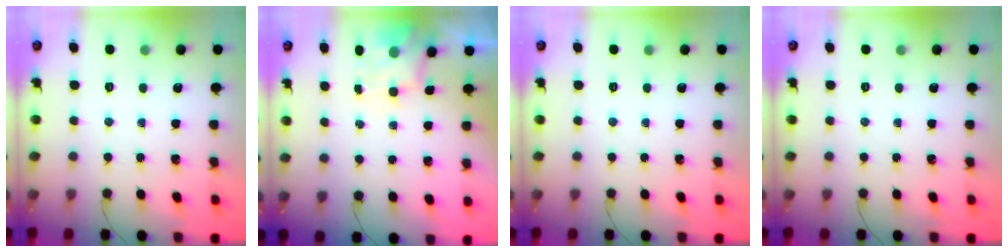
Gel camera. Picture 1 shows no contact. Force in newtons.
{"total": 4.0, "press": 4.0, "slide": 0.7}
{"total": 0.0}
{"total": 0.0}